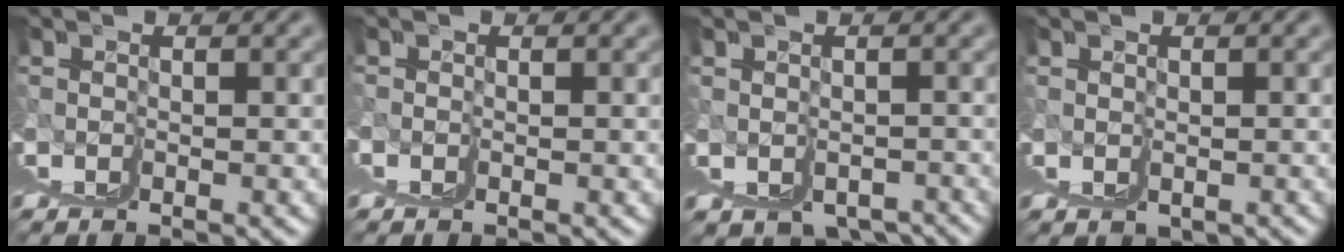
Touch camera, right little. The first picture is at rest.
{"total": 0.9, "force": [0.6, -0.4, -0.5], "torque": [0.012, 0.004, 0.008]}
{"total": 3.6, "force": [-1.6, 2.4, 2.2], "torque": [-0.035, -0.019, -0.015]}
{"total": 0.9, "force": [-0.4, 0.8, 0.0], "torque": [0.003, -0.008, -0.004]}